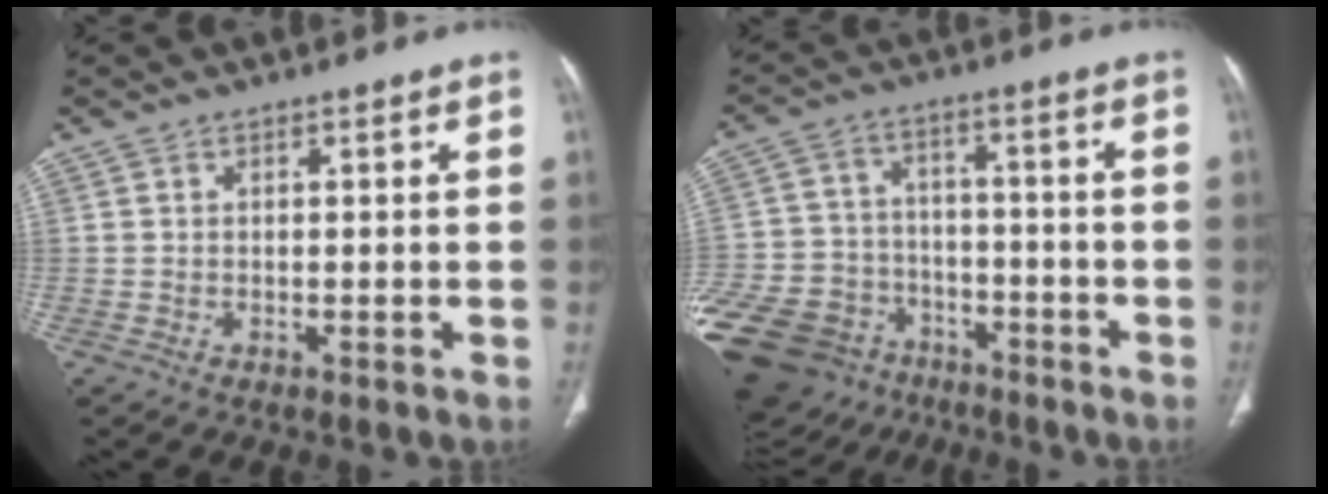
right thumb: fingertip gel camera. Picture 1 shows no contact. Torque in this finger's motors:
{"motor_torque": [3.71, 0.60, 0.81, -0.79, 0.57]}